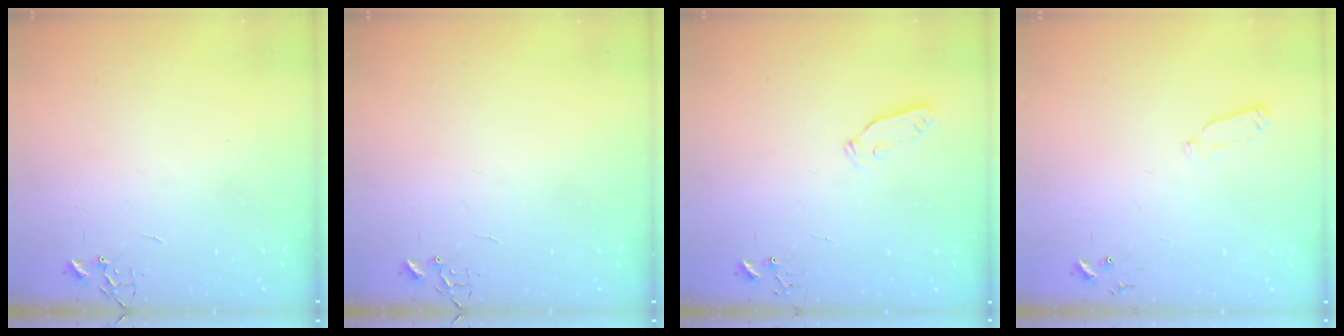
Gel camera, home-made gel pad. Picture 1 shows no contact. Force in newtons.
{"total": 6.4, "press": 6.4, "slide": 0.6}
{"total": 4.3, "press": 4.3, "slide": 0.3}
{"total": 4.6, "press": 4.5, "slide": 0.9}